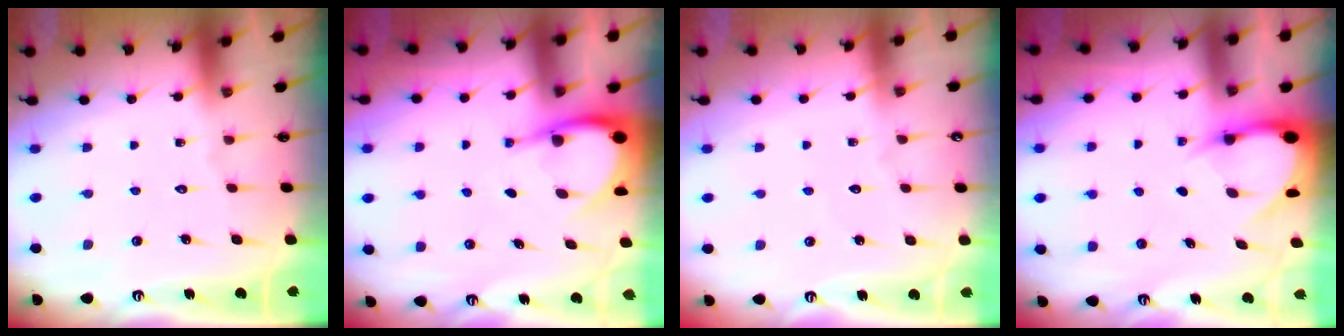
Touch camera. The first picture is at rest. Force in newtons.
{"total": 5.2, "press": 5.2, "slide": 0.4}
{"total": 2.1, "press": 2.1, "slide": 0.1}
{"total": 3.9, "press": 3.9, "slide": 0.2}